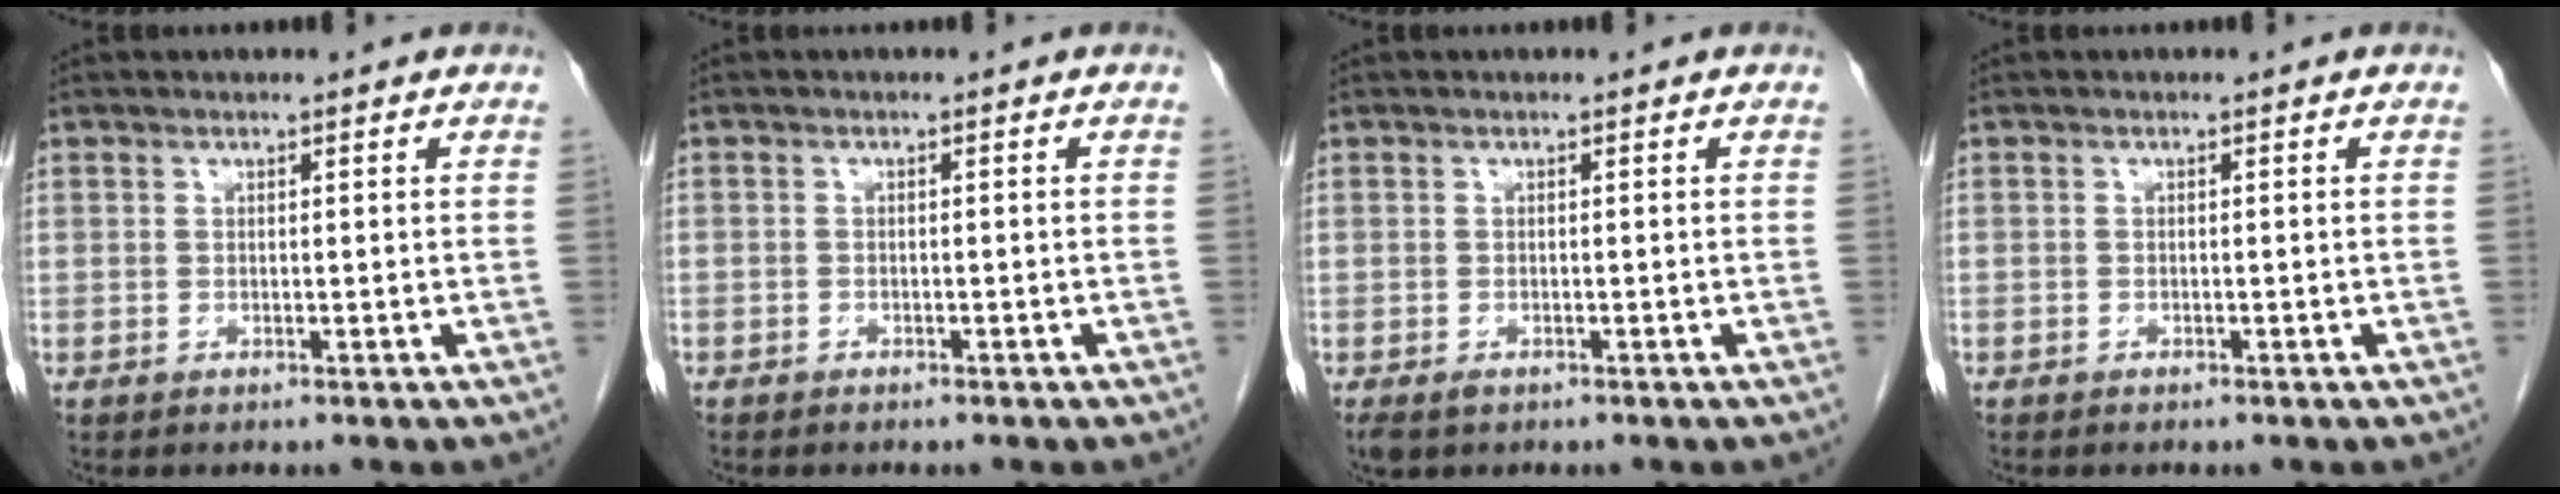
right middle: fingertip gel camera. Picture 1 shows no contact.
{"total": 1.3, "force": [-1.1, 0.7, 0.3], "torque": [-0.013, 0.000, -0.015]}
{"total": 2.5, "force": [-1.5, 1.4, 1.4], "torque": [-0.031, -0.007, -0.022]}
{"total": 0.5, "force": [-0.4, 0.3, 0.1], "torque": [-0.012, 0.000, -0.009]}